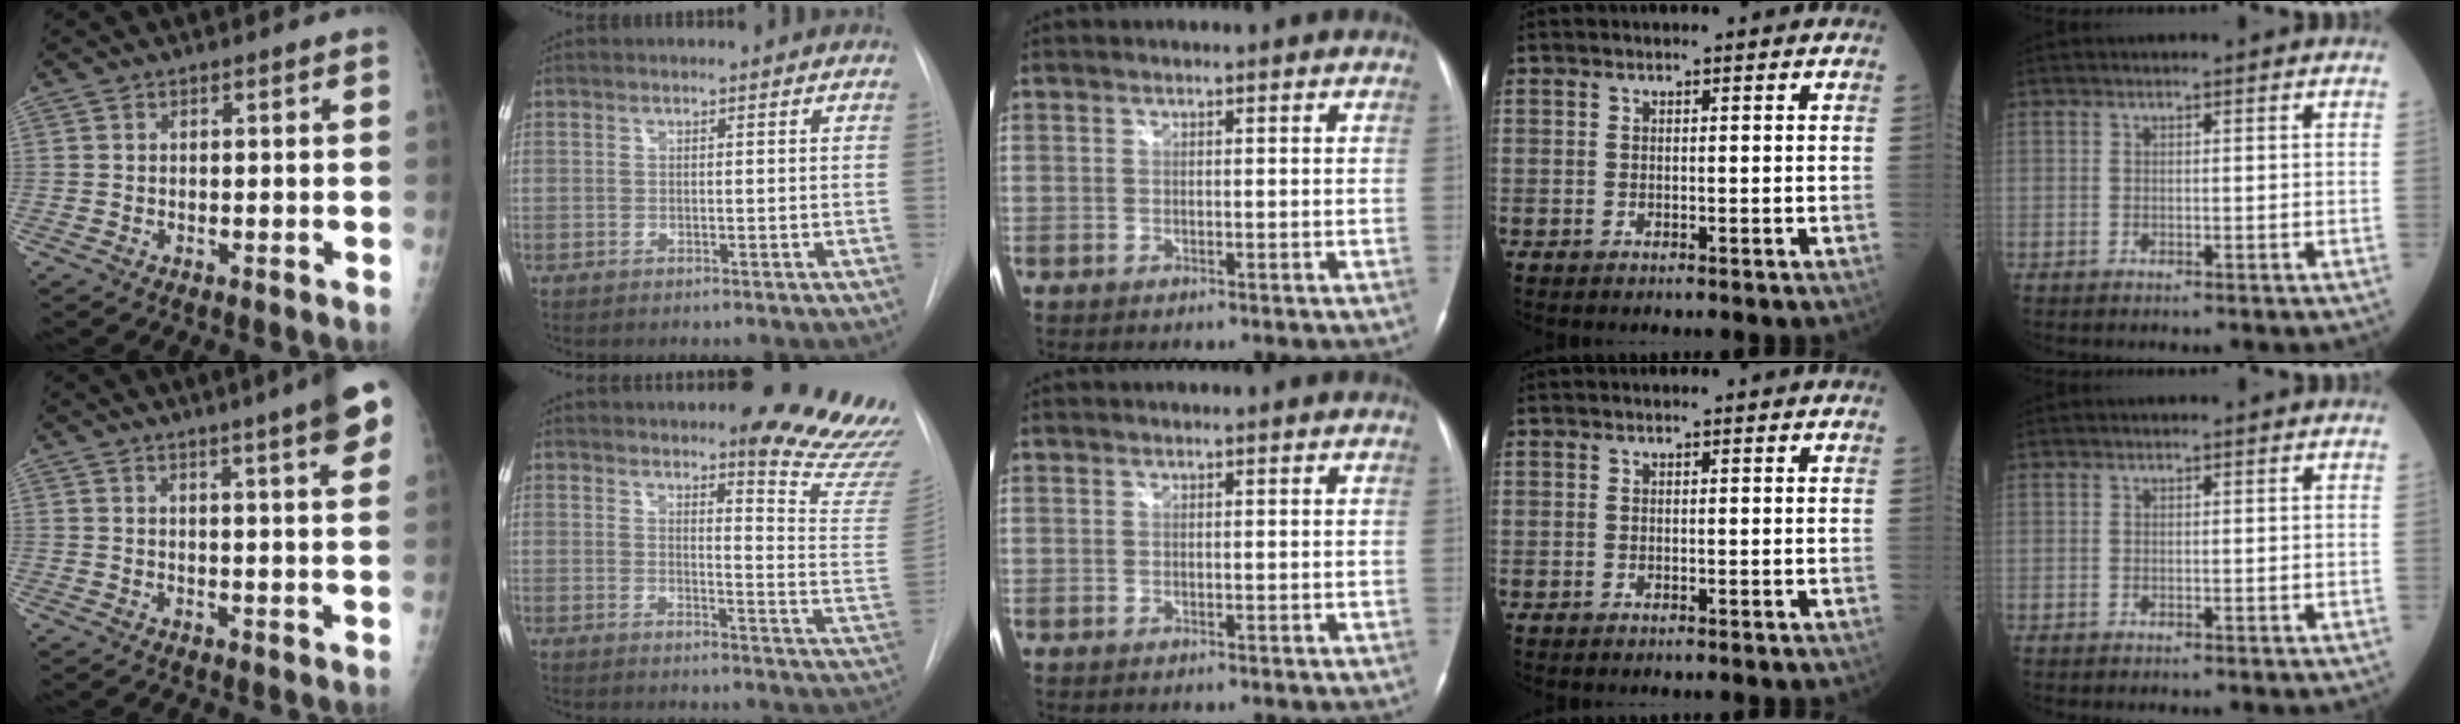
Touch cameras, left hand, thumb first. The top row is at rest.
{"thumb": {"total": 10.1, "force": [6.1, 0.7, 8.0], "torque": [-0.098, -0.017, 0.067]}, "index": {"total": 17.9, "force": [16.5, 1.3, 6.9], "torque": [-0.071, -0.111, 0.175]}}